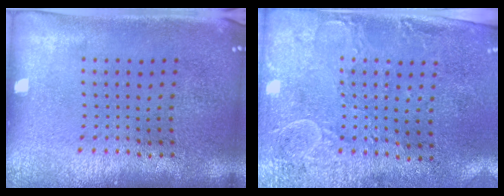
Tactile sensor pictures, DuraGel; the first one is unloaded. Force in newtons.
{"total": 3.0, "press": 2.3, "slide": 1.9}